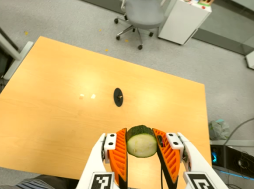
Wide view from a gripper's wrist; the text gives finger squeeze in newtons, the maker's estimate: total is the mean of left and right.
{"total": 10.5, "left": 10.1, "right": 10.9}